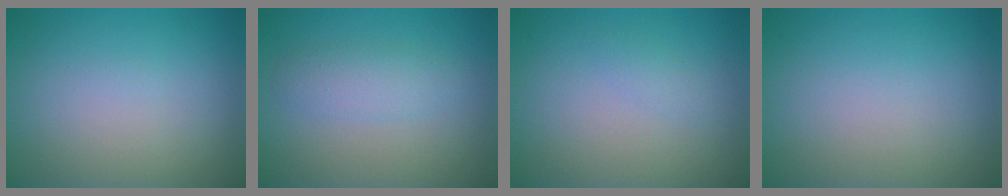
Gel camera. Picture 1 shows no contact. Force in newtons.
{"total": 2.4, "press": 2.4, "slide": 0.0}
{"total": 0.8, "press": 0.8, "slide": 0.0}
{"total": 0.0}